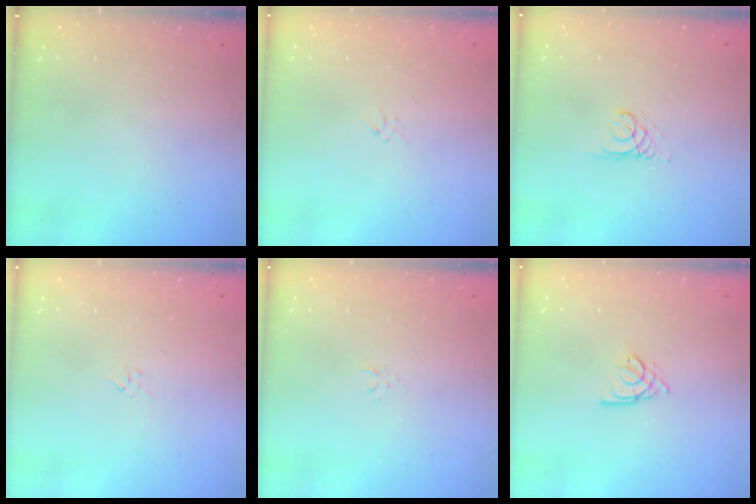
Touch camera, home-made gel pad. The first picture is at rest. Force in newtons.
{"total": 0.9, "press": 0.8, "slide": 0.4}
{"total": 1.1, "press": 1.1, "slide": 0.1}
{"total": 2.3, "press": 2.2, "slide": 0.6}
{"total": 2.4, "press": 2.4, "slide": 0.3}
{"total": 2.3, "press": 2.3, "slide": 0.5}